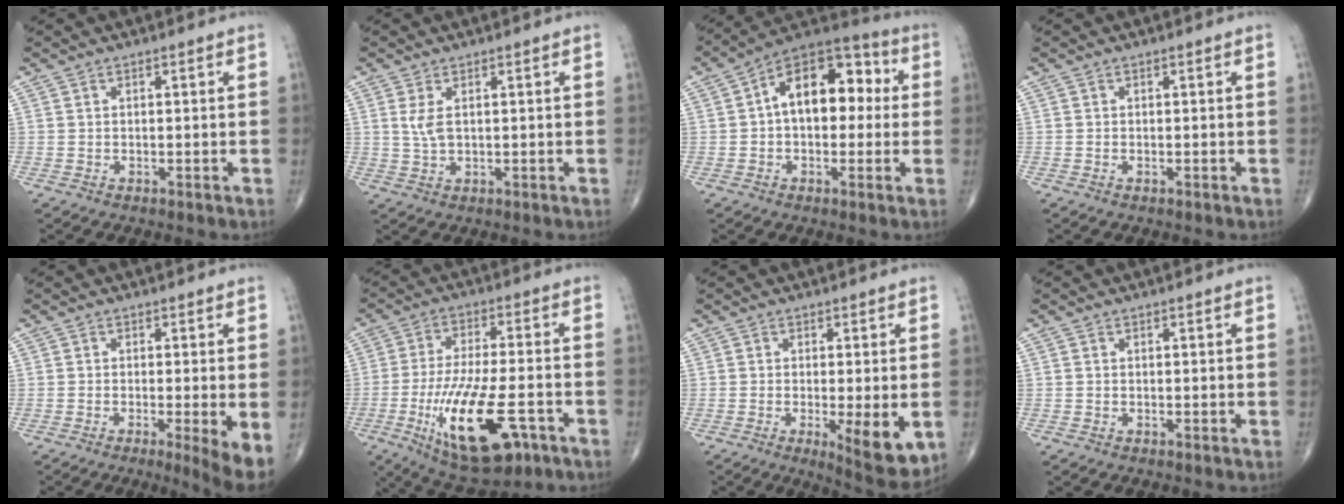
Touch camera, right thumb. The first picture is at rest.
{"total": 3.2, "force": [0.9, 1.5, 2.7], "torque": [-0.056, -0.002, 0.023]}
{"total": 15.5, "force": [1.8, 9.4, 12.2], "torque": [-0.144, 0.043, 0.013]}
{"total": 0.0}
{"total": 5.3, "force": [-1.5, 0.5, 5.1], "torque": [-0.085, -0.018, -0.029]}
{"total": 18.4, "force": [-7.0, 6.8, 15.6], "torque": [-0.290, 0.007, -0.103]}
{"total": 8.6, "force": [-2.0, 2.4, 8.0], "torque": [-0.115, -0.024, -0.026]}
{"total": 0.0}